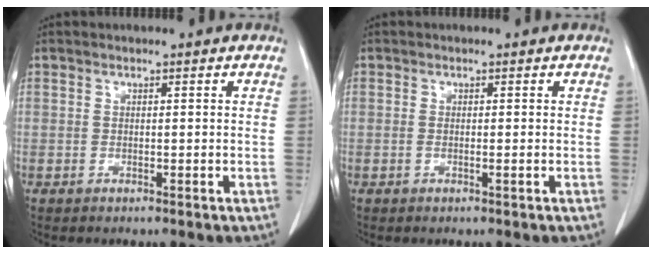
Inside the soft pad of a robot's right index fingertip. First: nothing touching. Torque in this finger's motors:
{"motor_torque": [0.04, 0.04, -0.09, -0.01]}